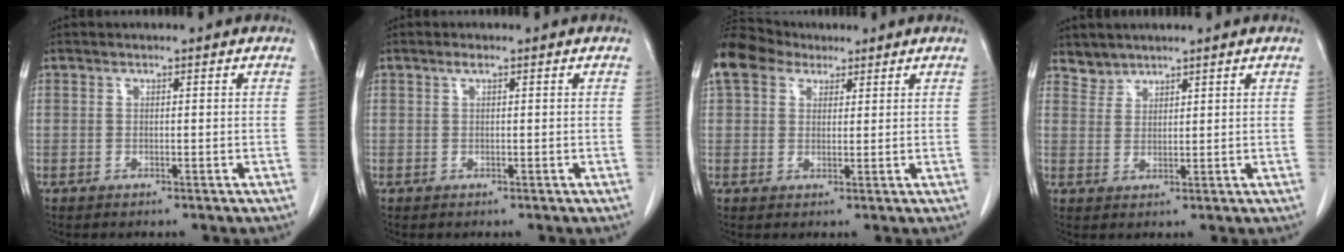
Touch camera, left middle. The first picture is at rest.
{"total": 0.7, "force": [0.4, 0.1, 0.6], "torque": [-0.012, 0.003, 0.006]}
{"total": 7.0, "force": [4.8, 4.3, 2.6], "torque": [-0.066, 0.038, 0.096]}
{"total": 2.3, "force": [2.1, 0.8, -0.5], "torque": [0.014, 0.005, 0.040]}